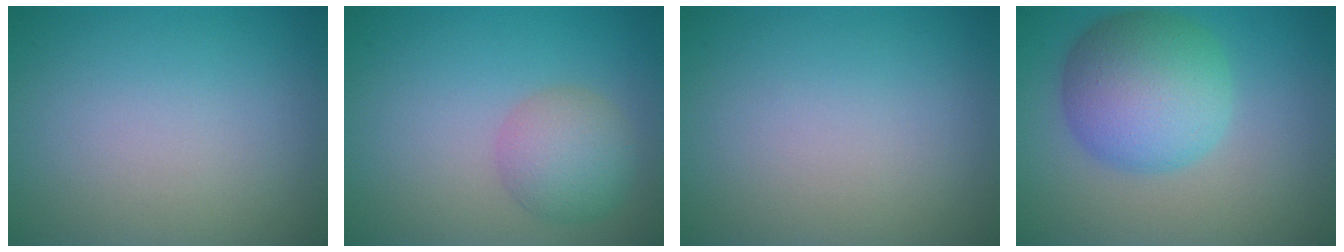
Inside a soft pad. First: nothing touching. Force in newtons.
{"total": 3.7, "press": 3.7, "slide": 0.1}
{"total": 0.0}
{"total": 7.8, "press": 7.8, "slide": 0.1}